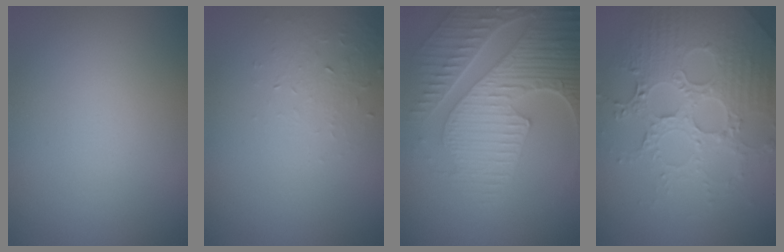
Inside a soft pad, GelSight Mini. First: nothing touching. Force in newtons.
{"total": 1.3, "press": 0.6, "slide": 1.2}
{"total": 7.3, "press": 5.8, "slide": 4.5}
{"total": 7.1, "press": 5.5, "slide": 4.6}